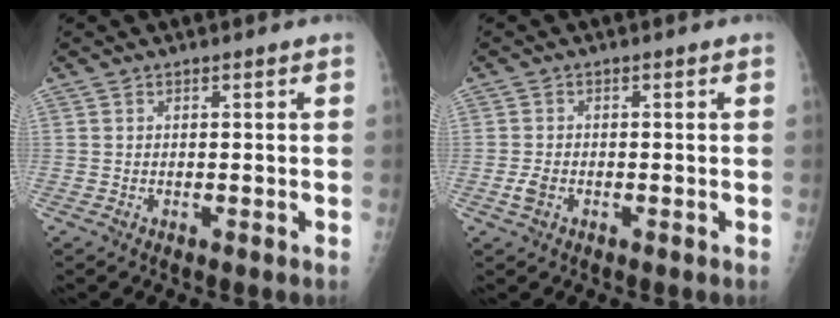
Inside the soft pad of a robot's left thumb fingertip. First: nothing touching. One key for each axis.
{"total": 2.1, "fx": -0.7, "fy": 1.4, "fz": 1.5, "tx": -0.031, "ty": 0.005, "tz": -0.011}